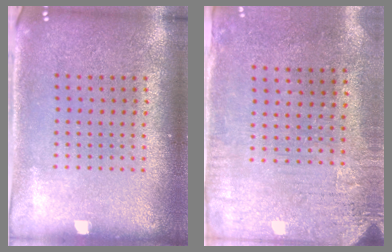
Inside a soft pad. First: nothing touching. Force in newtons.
{"total": 3.1, "press": 2.5, "slide": 1.9}